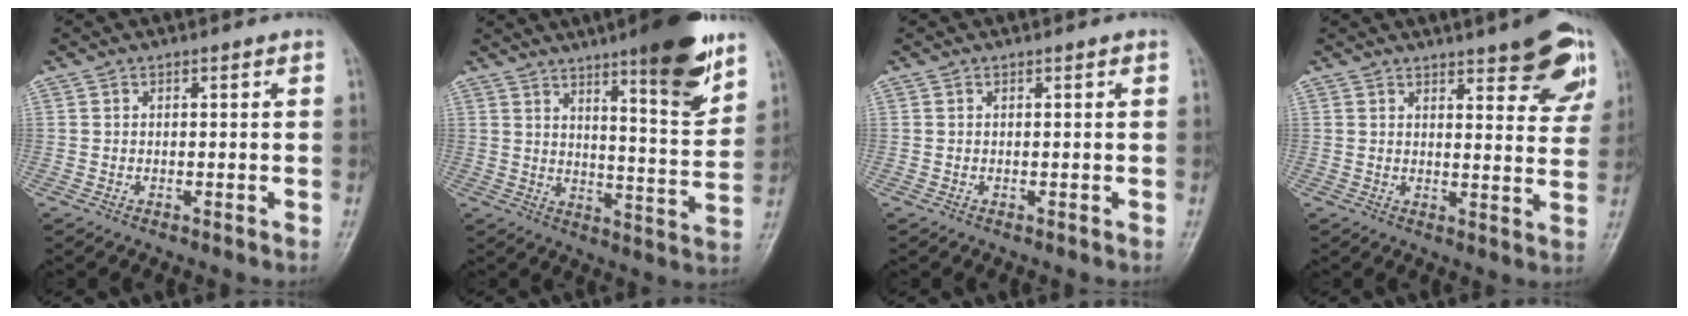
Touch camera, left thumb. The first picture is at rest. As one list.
[{"total": 15.3, "force": [9.7, 2.5, 11.5], "torque": [-0.142, -0.062, 0.145]}, {"total": 0.0}, {"total": 12.0, "force": [7.2, 3.7, 8.8], "torque": [-0.076, -0.035, 0.086]}]